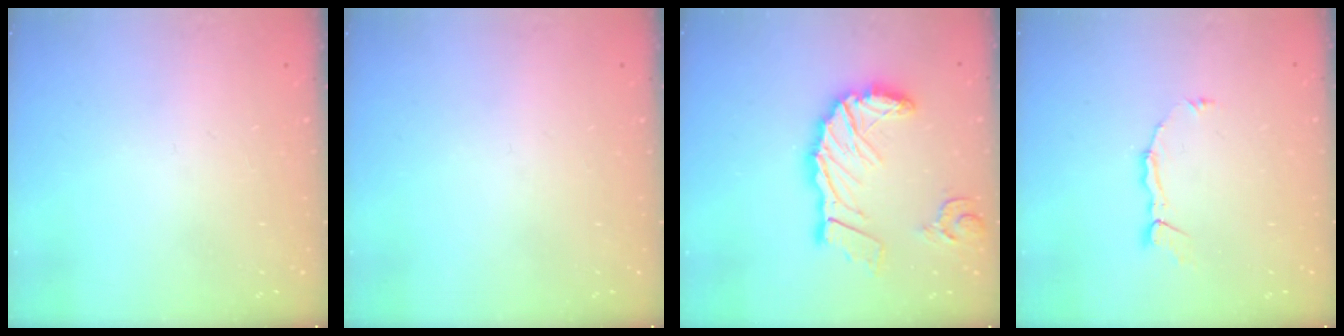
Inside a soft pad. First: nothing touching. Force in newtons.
{"total": 0.0}
{"total": 19.1, "press": 19.0, "slide": 2.5}
{"total": 3.5, "press": 3.5, "slide": 0.3}